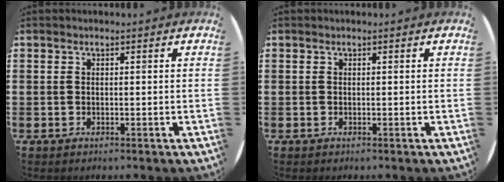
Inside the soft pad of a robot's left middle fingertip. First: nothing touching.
{"total": 0.0}